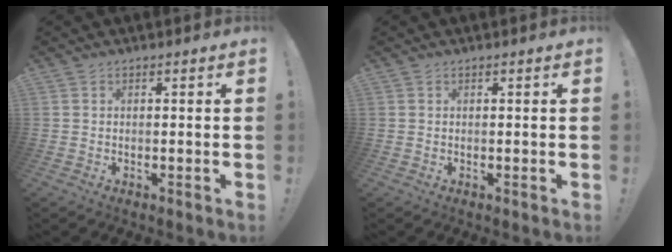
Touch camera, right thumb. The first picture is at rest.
{"total": 0.0}